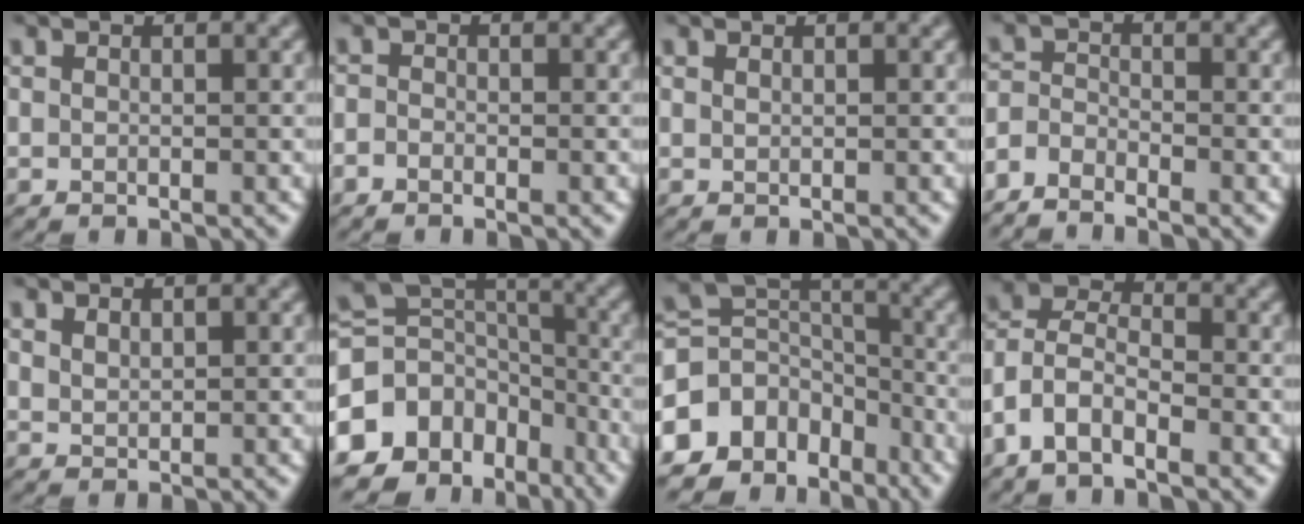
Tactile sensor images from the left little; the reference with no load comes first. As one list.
[{"total": 1.0, "force": [-0.7, 0.6, 0.4], "torque": [-0.009, -0.001, -0.014]}, {"total": 0.0}, {"total": 3.5, "force": [-3.2, 0.9, 1.1], "torque": [-0.028, -0.005, -0.074]}, {"total": 1.0, "force": [0.8, 0.4, 0.4], "torque": [-0.014, 0.000, 0.021]}, {"total": 12.0, "force": [-6.5, 8.8, 4.9], "torque": [-0.125, 0.015, -0.113]}, {"total": 9.9, "force": [-5.8, 6.9, 4.0], "torque": [-0.089, 0.018, -0.111]}, {"total": 5.1, "force": [-3.0, 2.5, 3.3], "torque": [-0.070, 0.012, -0.071]}]